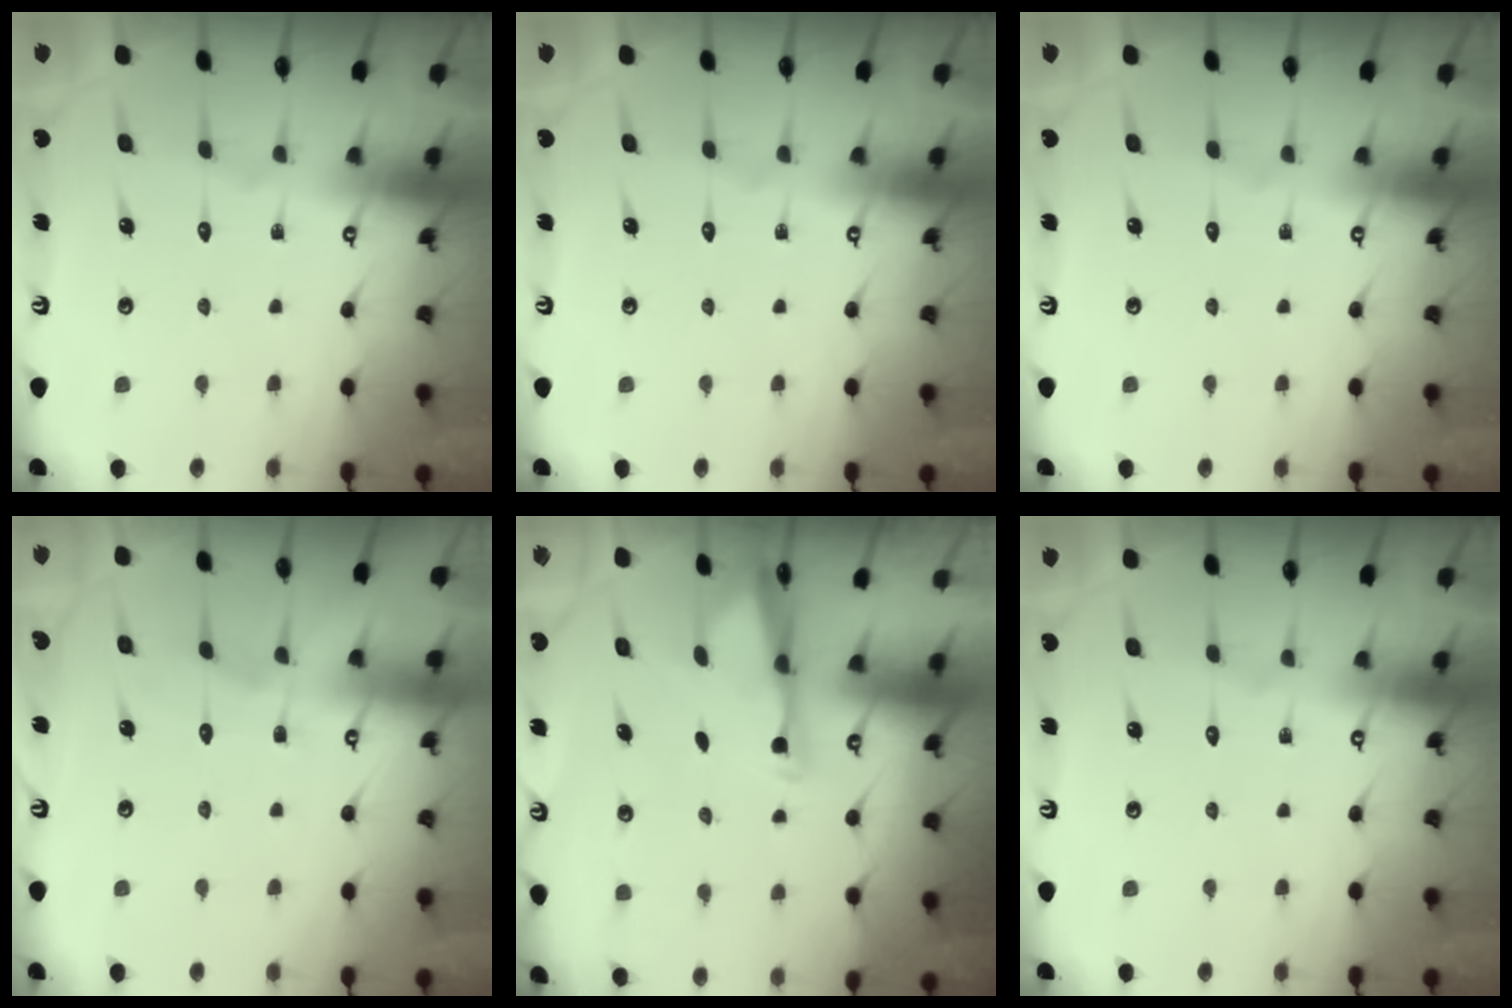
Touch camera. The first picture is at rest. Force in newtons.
{"total": 0.0}
{"total": 0.0}
{"total": 3.4, "press": 3.3, "slide": 0.4}
{"total": 2.9, "press": 2.9, "slide": 0.6}
{"total": 0.0}